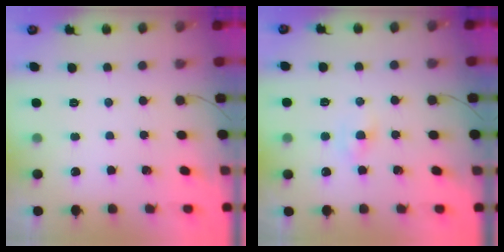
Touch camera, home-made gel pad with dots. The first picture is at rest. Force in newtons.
{"total": 1.8, "press": 1.7, "slide": 0.7}